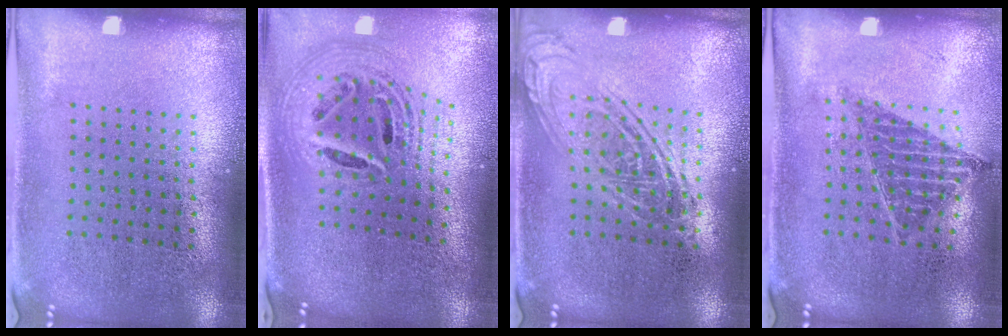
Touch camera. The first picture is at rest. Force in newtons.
{"total": 2.6, "press": 1.8, "slide": 1.8}
{"total": 2.5, "press": 2.4, "slide": 0.3}
{"total": 0.9, "press": 0.9, "slide": 0.2}